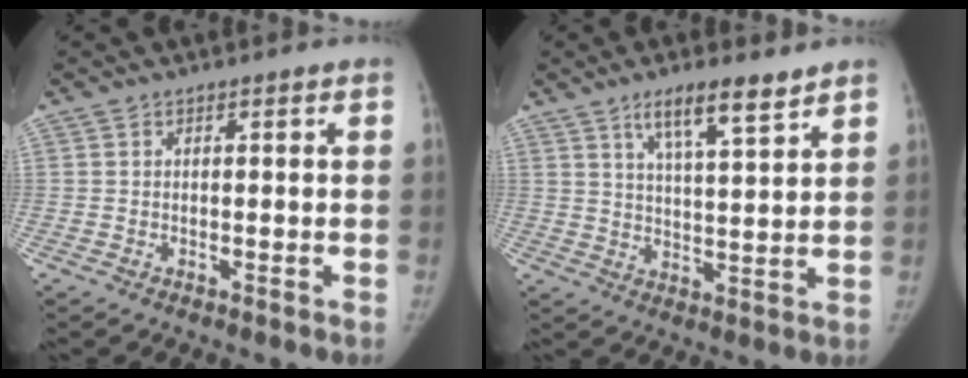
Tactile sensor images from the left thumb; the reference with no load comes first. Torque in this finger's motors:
{"motor_torque": [0.65, -0.28, 0.69, -0.70, 0.23]}